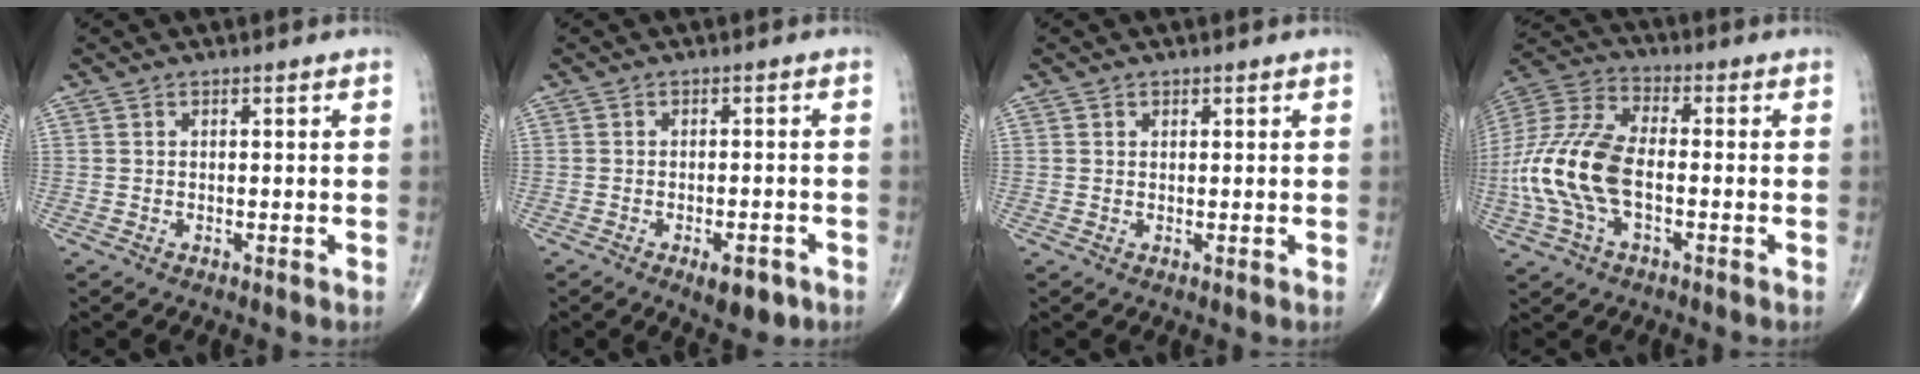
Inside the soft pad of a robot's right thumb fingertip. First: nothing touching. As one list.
[{"total": 5.0, "force": [-2.6, 2.1, 3.7], "torque": [-0.047, 0.007, -0.030]}, {"total": 0.6, "force": [0.4, 0.5, 0.1], "torque": [0.005, -0.002, 0.004]}, {"total": 16.5, "force": [-2.9, 8.6, 13.8], "torque": [-0.312, 0.029, -0.056]}]